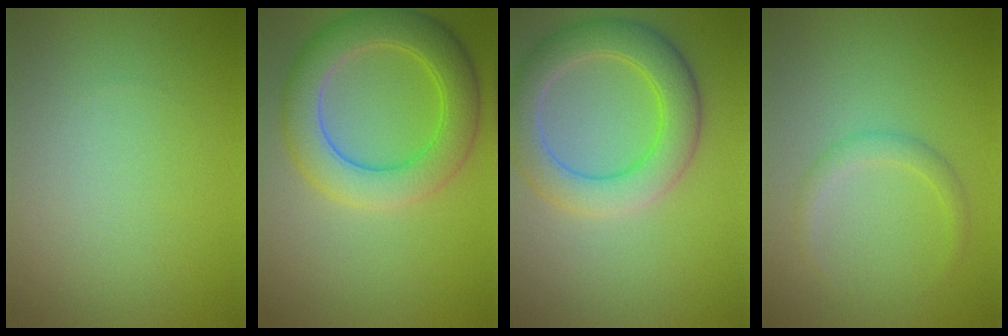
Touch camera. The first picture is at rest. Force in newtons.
{"total": 6.6, "press": 6.6, "slide": 0.2}
{"total": 5.9, "press": 5.9, "slide": 0.3}
{"total": 1.5, "press": 1.5, "slide": 0.0}